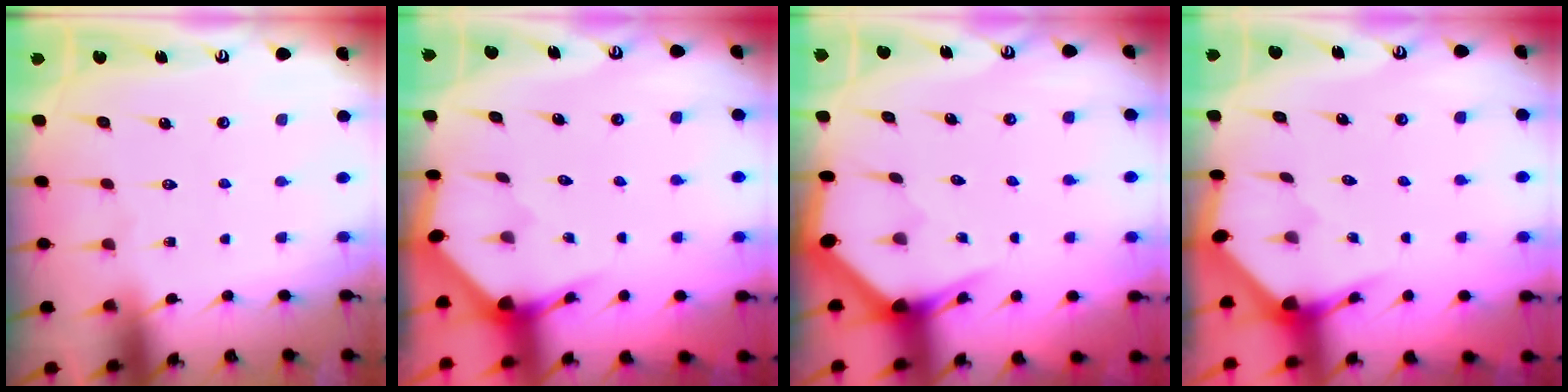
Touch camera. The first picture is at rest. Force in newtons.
{"total": 2.8, "press": 2.8, "slide": 0.2}
{"total": 3.0, "press": 3.0, "slide": 0.1}
{"total": 2.8, "press": 2.8, "slide": 0.3}